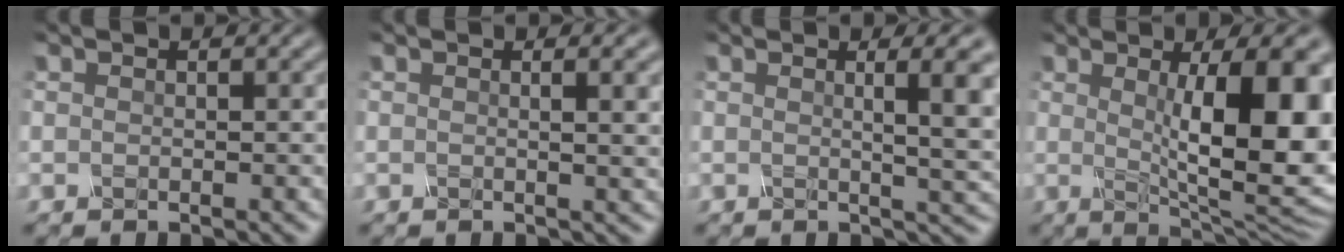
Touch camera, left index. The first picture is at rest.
{"total": 4.0, "force": [0.8, 1.4, 3.6], "torque": [-0.028, 0.009, 0.001]}
{"total": 6.2, "force": [1.1, 1.8, 5.9], "torque": [-0.052, 0.009, 0.012]}
{"total": 12.5, "force": [1.1, 3.4, 12.0], "torque": [-0.139, -0.006, 0.022]}